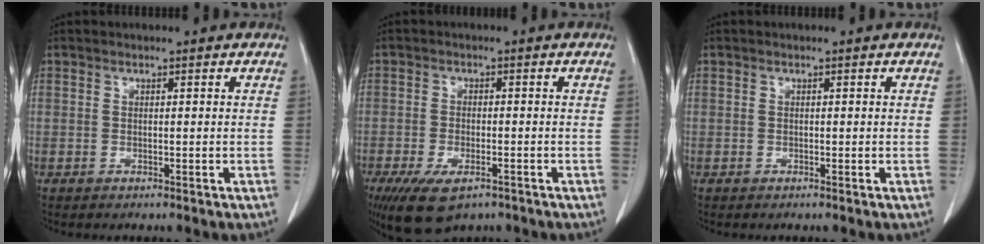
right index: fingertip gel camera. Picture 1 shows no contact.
{"total": 8.5, "force": [-5.3, 3.7, 5.4], "torque": [-0.098, -0.014, -0.084]}
{"total": 0.0}